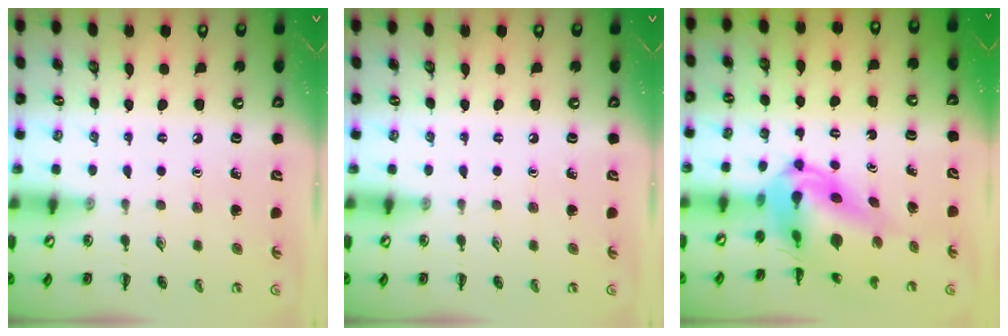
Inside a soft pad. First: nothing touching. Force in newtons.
{"total": 0.0}
{"total": 9.6, "press": 9.1, "slide": 3.0}